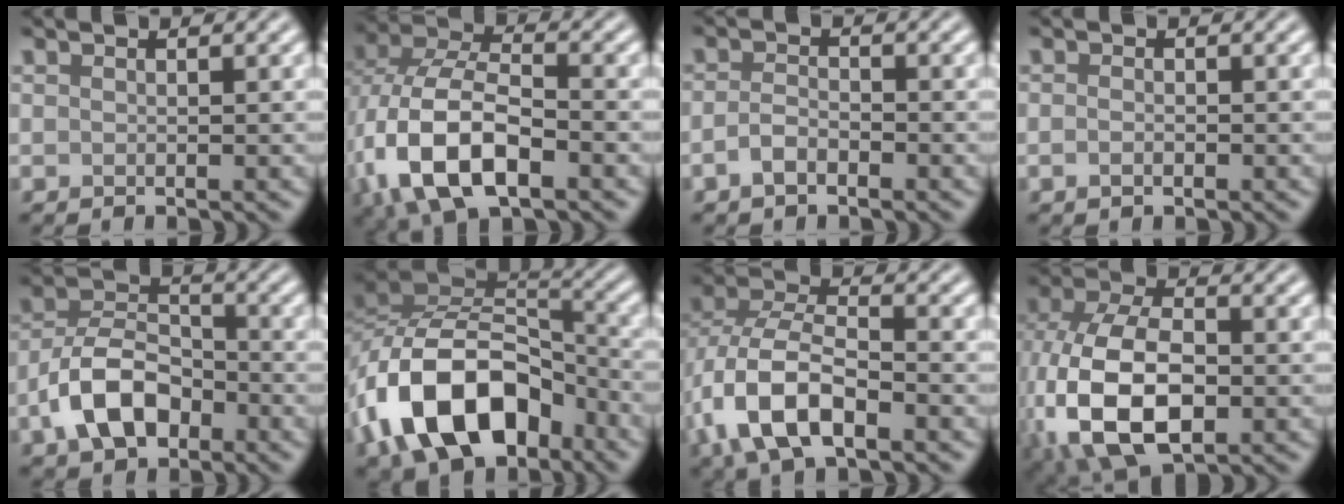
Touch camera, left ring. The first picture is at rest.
{"total": 11.1, "force": [-3.5, 6.1, 8.6], "torque": [-0.187, -0.007, -0.071]}
{"total": 1.9, "force": [-1.1, 0.9, 1.3], "torque": [-0.028, 0.002, -0.026]}
{"total": 0.9, "force": [-0.4, 0.4, 0.7], "torque": [-0.014, -0.001, -0.008]}
{"total": 6.7, "force": [-3.1, 4.1, 4.4], "torque": [-0.079, 0.005, -0.063]}
{"total": 12.6, "force": [-6.1, 7.4, 8.2], "torque": [-0.147, 0.006, -0.123]}
{"total": 8.6, "force": [-3.3, 4.5, 6.5], "torque": [-0.139, 0.001, -0.073]}
{"total": 13.5, "force": [-3.3, 8.0, 10.4], "torque": [-0.232, -0.019, -0.057]}